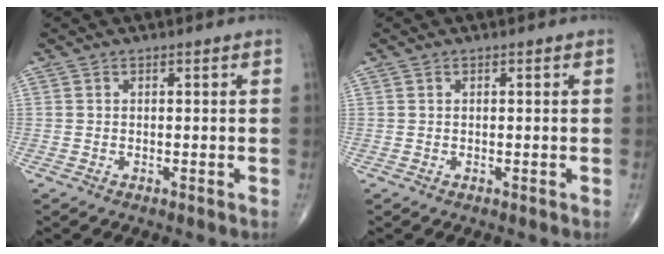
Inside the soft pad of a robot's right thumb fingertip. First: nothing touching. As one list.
[{"total": 0.0}]